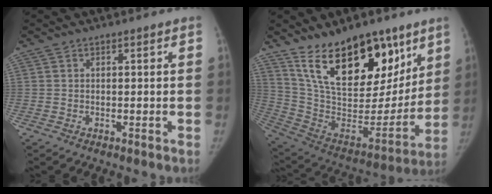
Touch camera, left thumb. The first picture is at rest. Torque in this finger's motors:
{"motor_torque": [2.67, 1.68, 1.34, -1.44, 0.17]}